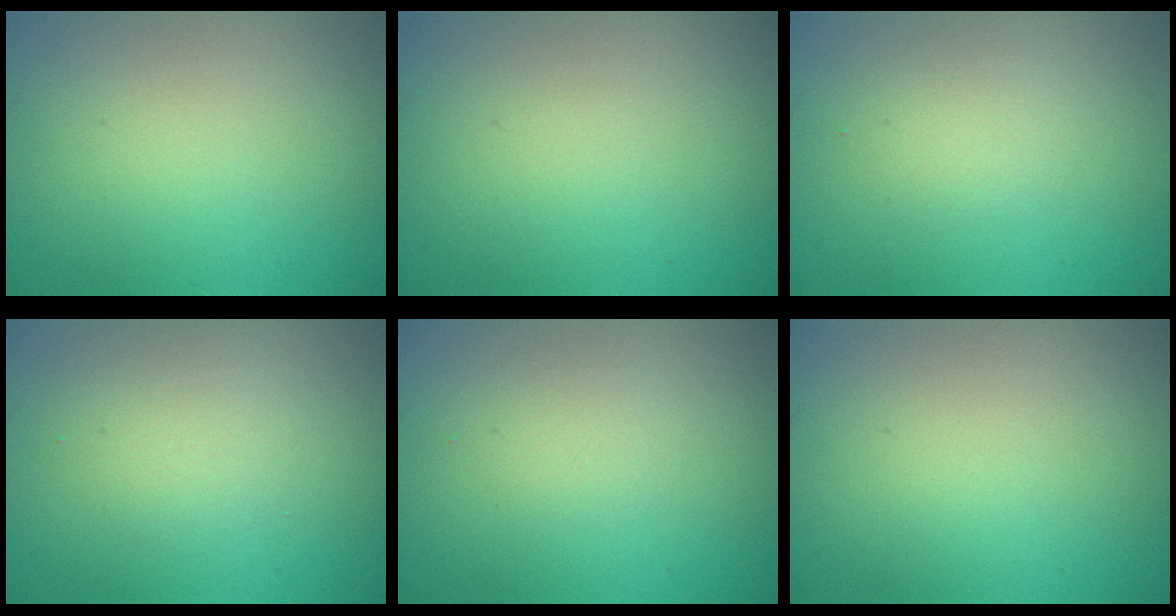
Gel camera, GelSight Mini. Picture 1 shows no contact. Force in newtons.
{"total": 0.0}
{"total": 1.7, "press": 1.7, "slide": 0.2}
{"total": 2.4, "press": 2.4, "slide": 0.2}
{"total": 1.2, "press": 1.2, "slide": 0.0}
{"total": 0.0}